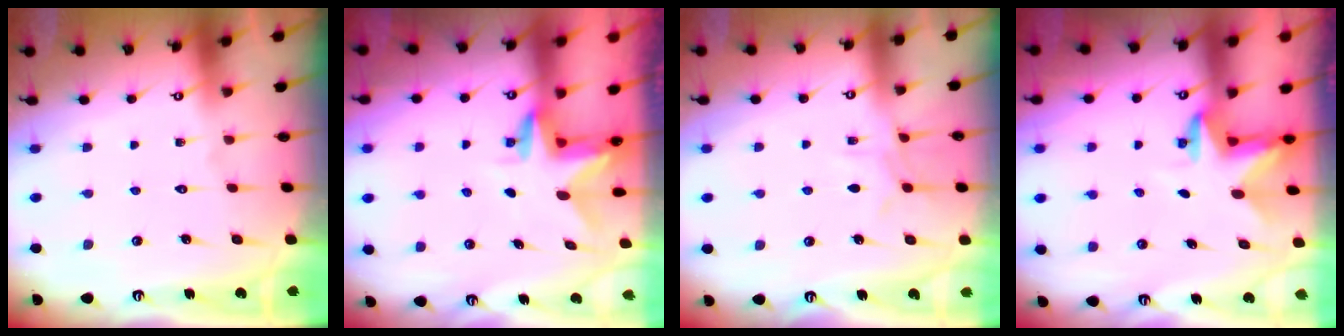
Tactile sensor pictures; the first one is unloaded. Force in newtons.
{"total": 3.1, "press": 3.1, "slide": 0.3}
{"total": 5.4, "press": 5.4, "slide": 0.6}
{"total": 2.9, "press": 2.9, "slide": 0.2}